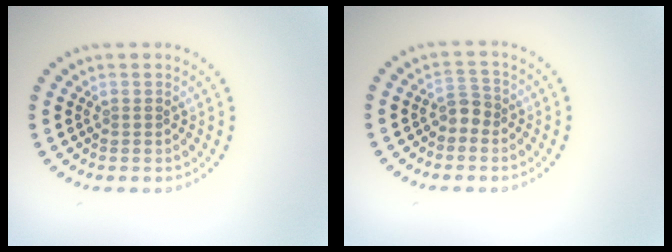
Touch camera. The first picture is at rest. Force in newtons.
{"total": 1.6, "press": 1.4, "slide": 0.7}